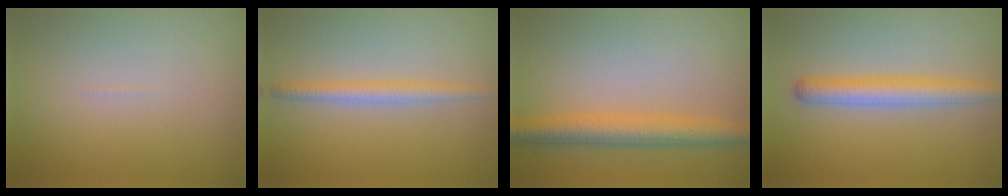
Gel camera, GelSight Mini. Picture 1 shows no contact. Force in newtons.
{"total": 2.3, "press": 2.3, "slide": 0.0}
{"total": 4.6, "press": 4.6, "slide": 0.1}
{"total": 3.8, "press": 3.8, "slide": 0.2}